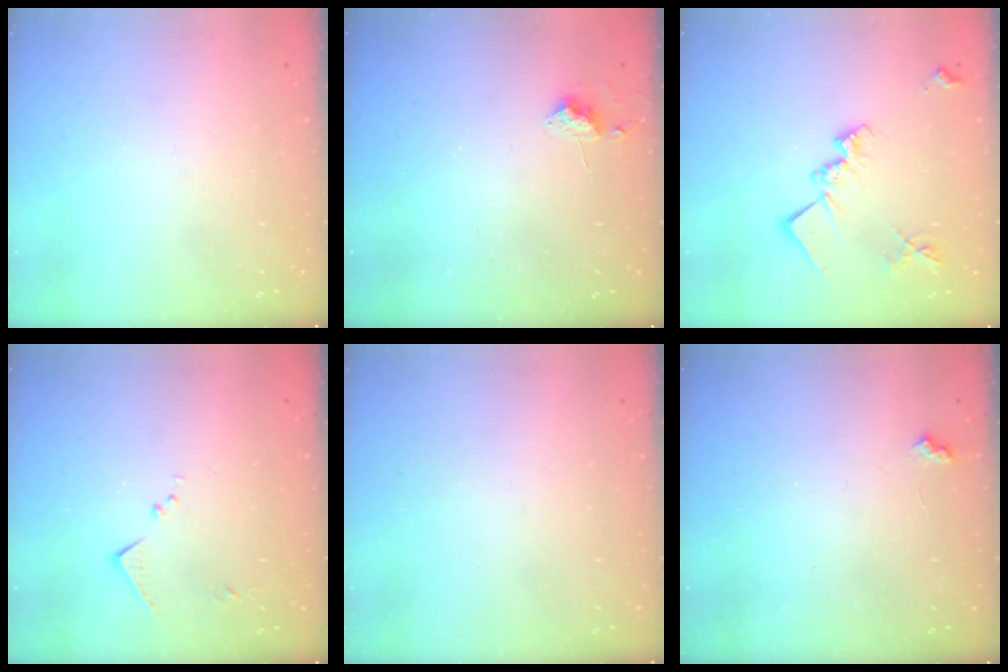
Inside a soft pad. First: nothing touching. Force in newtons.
{"total": 8.3, "press": 8.3, "slide": 0.7}
{"total": 16.1, "press": 16.1, "slide": 1.0}
{"total": 6.2, "press": 6.1, "slide": 0.7}
{"total": 0.0}
{"total": 3.2, "press": 3.2, "slide": 0.6}